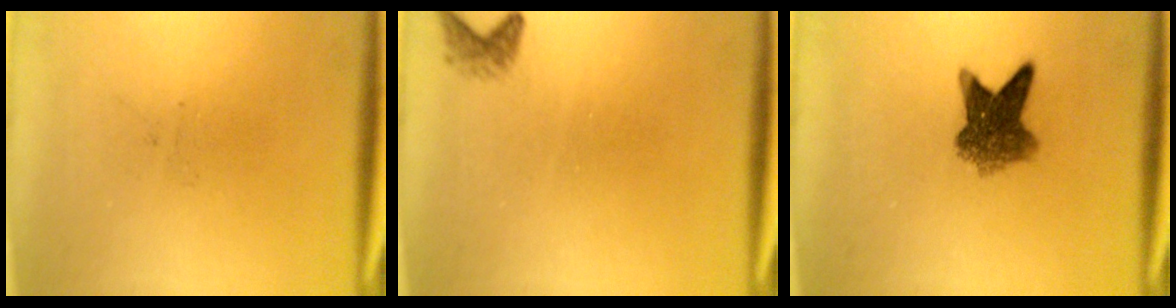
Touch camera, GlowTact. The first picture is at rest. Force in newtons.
{"total": 1.3}
{"total": 6.4}